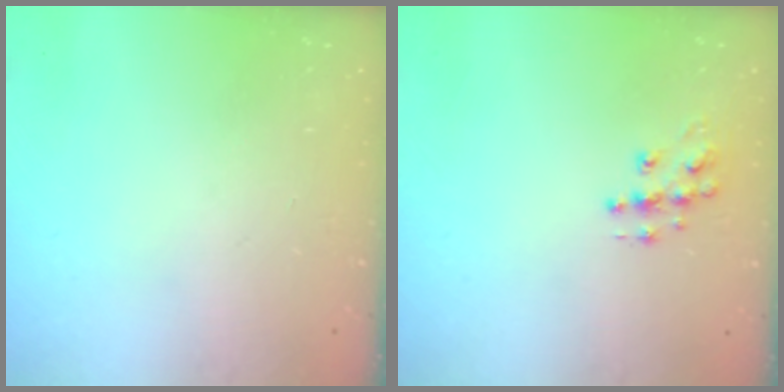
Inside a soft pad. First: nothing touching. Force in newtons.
{"total": 8.7, "press": 8.7, "slide": 0.5}